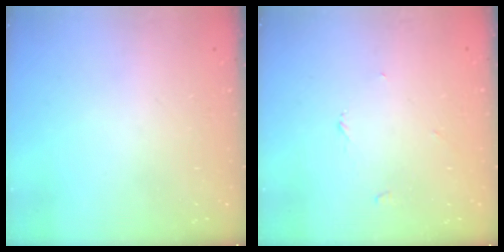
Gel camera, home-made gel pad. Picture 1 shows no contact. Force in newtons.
{"total": 2.5, "press": 2.5, "slide": 0.3}